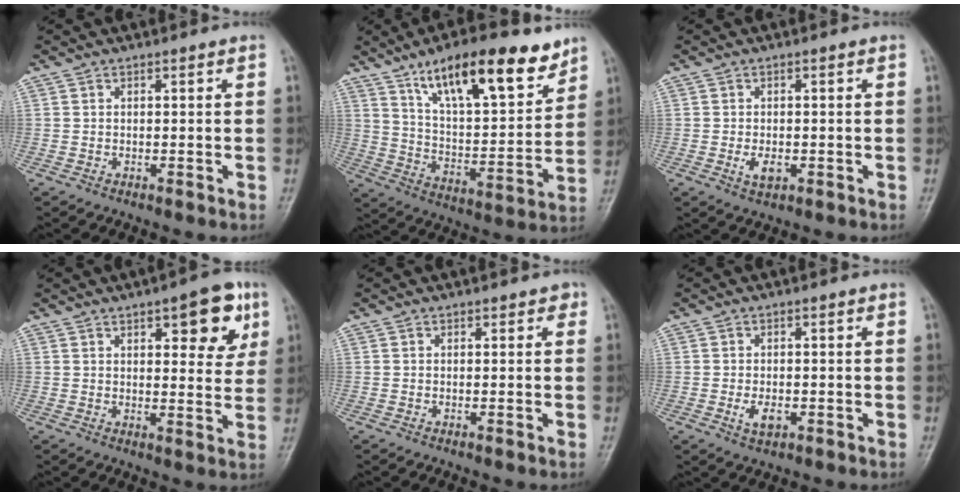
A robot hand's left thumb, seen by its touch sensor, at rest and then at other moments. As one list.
[{"total": 20.1, "force": [12.9, 6.7, 13.9], "torque": [-0.184, -0.055, 0.219]}, {"total": 3.2, "force": [-0.8, 1.8, 2.6], "torque": [-0.043, 0.000, -0.010]}, {"total": 10.5, "force": [5.0, 4.0, 8.3], "torque": [-0.075, -0.018, 0.061]}, {"total": 0.8, "force": [0.4, 0.6, 0.5], "torque": [0.006, 0.001, 0.000]}, {"total": 3.4, "force": [-1.0, 1.9, 2.7], "torque": [-0.045, 0.001, -0.013]}]